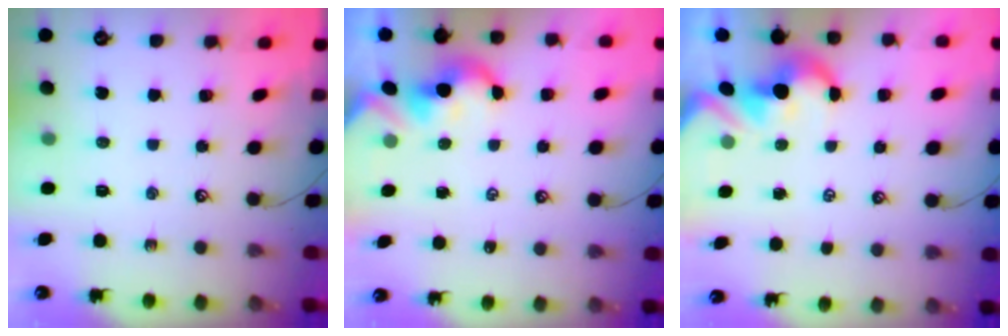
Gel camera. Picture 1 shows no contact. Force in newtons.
{"total": 2.0, "press": 2.0, "slide": 0.4}
{"total": 1.7, "press": 1.4, "slide": 1.0}